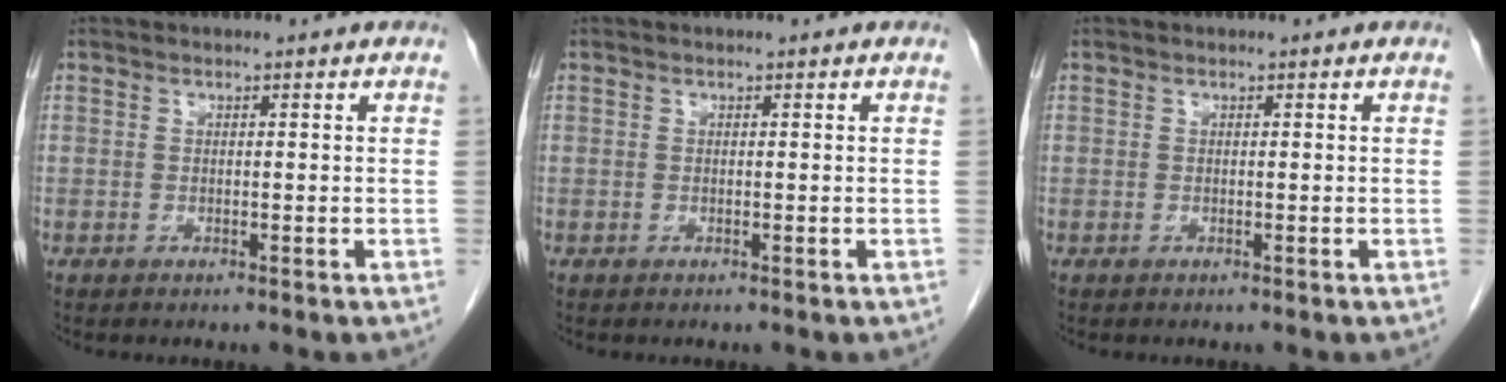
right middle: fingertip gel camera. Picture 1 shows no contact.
{"total": 0.0}
{"total": 0.0}